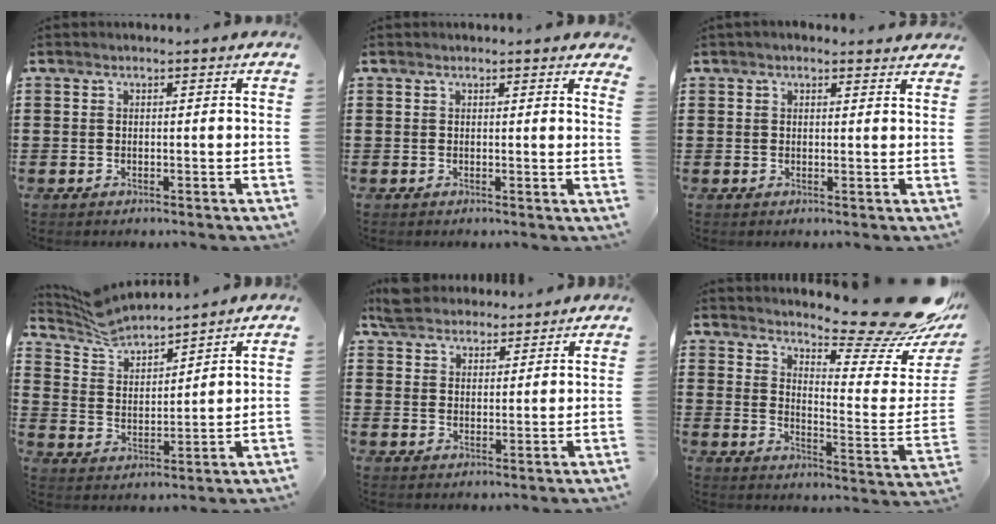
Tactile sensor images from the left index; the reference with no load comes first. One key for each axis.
{"total": 0.9, "fx": 0.9, "fy": 0.0, "fz": 0.3, "tx": -0.001, "ty": -0.004, "tz": 0.014}
{"total": 1.5, "fx": 1.3, "fy": 0.6, "fz": 0.4, "tx": -0.012, "ty": 0.004, "tz": 0.025}
{"total": 5.8, "fx": 5.7, "fy": 0.8, "fz": 1.0, "tx": -0.046, "ty": -0.026, "tz": 0.101}
{"total": 4.8, "fx": 4.5, "fy": 1.8, "fz": 0.3, "tx": -0.025, "ty": -0.002, "tz": 0.086}
{"total": 12.8, "fx": 11.4, "fy": 0.4, "fz": 5.8, "tx": -0.094, "ty": -0.101, "tz": 0.186}